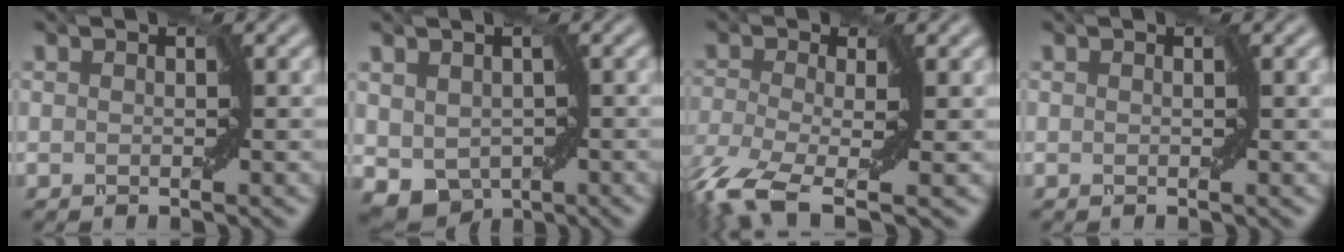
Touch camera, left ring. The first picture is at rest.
{"total": 6.7, "force": [-1.6, 5.3, 3.9], "torque": [-0.047, -0.020, -0.020]}
{"total": 7.7, "force": [-4.2, 3.4, 5.6], "torque": [-0.125, -0.024, -0.089]}
{"total": 0.8, "force": [0.0, 0.2, 0.8], "torque": [-0.013, -0.002, -0.003]}